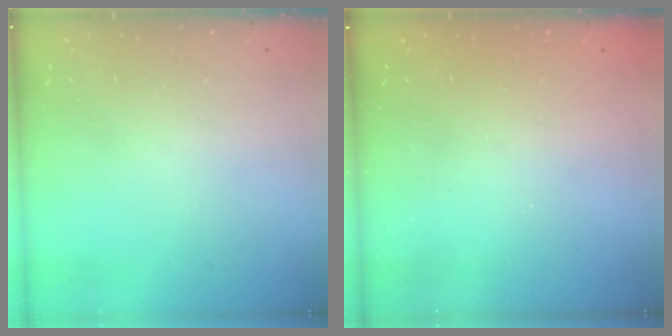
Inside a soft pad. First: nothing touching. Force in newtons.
{"total": 2.4, "press": 2.3, "slide": 0.8}